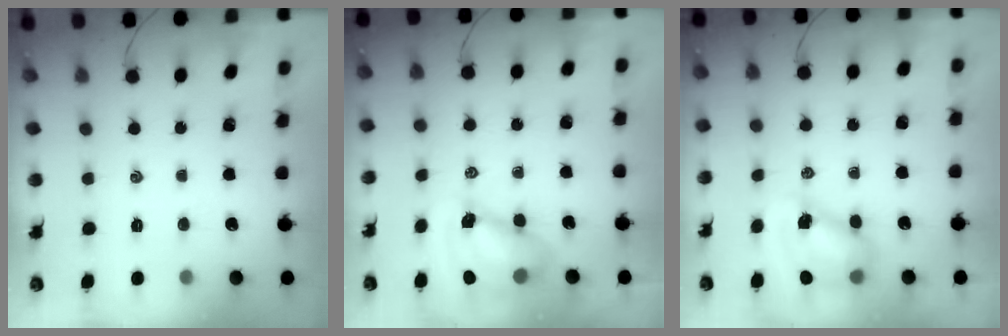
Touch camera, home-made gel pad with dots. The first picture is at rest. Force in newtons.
{"total": 8.5, "press": 8.2, "slide": 2.0}
{"total": 8.4, "press": 8.3, "slide": 1.7}